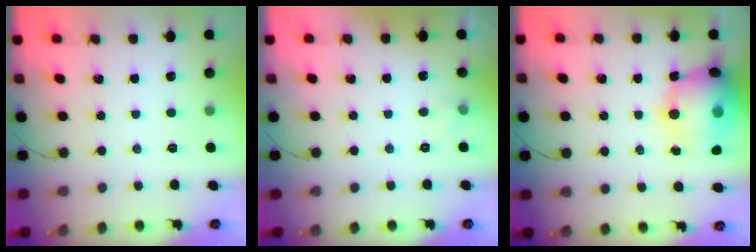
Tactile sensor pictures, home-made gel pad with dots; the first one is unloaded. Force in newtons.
{"total": 3.4, "press": 3.2, "slide": 1.2}
{"total": 16.5, "press": 16.1, "slide": 4.0}